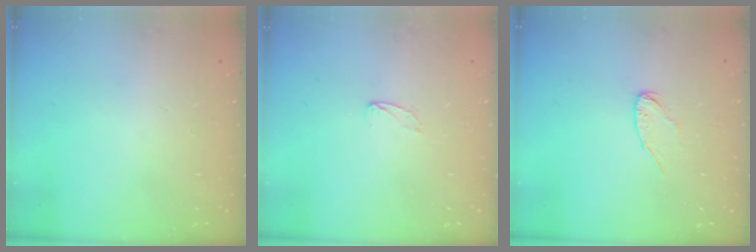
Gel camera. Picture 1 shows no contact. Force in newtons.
{"total": 4.0, "press": 4.0, "slide": 0.4}
{"total": 5.2, "press": 5.2, "slide": 0.4}